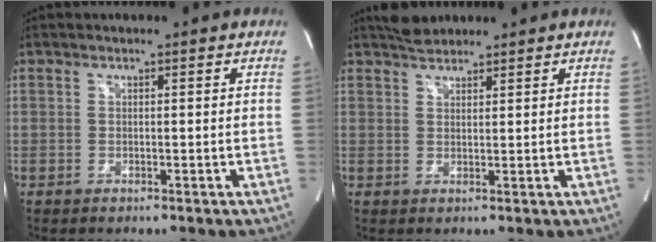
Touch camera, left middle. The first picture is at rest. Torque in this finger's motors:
{"motor_torque": [0.29, -0.25, -0.03, 0.03]}